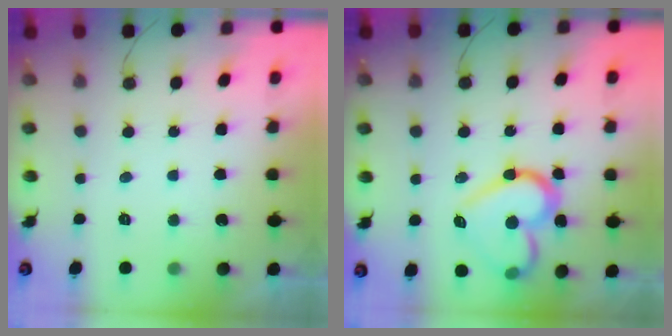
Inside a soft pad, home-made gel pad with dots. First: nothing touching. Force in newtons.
{"total": 16.6, "press": 16.5, "slide": 1.3}